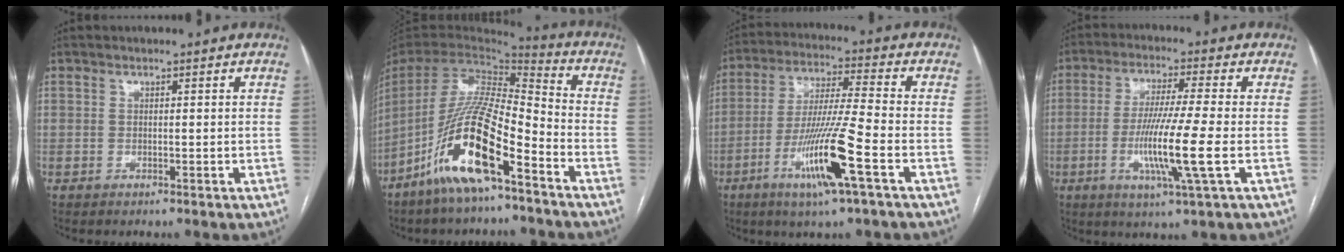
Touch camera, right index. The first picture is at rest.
{"total": 17.0, "force": [-9.4, 3.0, 13.9], "torque": [-0.293, -0.021, -0.176]}
{"total": 13.3, "force": [-5.5, -0.4, 12.1], "torque": [-0.241, -0.017, -0.105]}
{"total": 10.9, "force": [-2.5, -0.9, 10.6], "torque": [-0.206, -0.019, -0.052]}